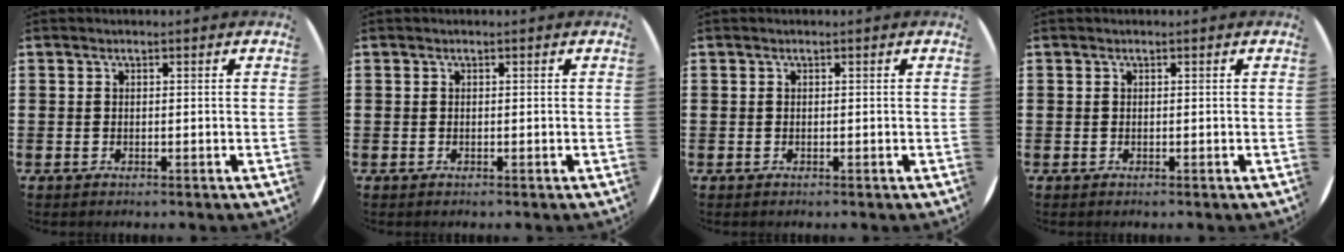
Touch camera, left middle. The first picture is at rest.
{"total": 0.0}
{"total": 0.0}
{"total": 0.0}